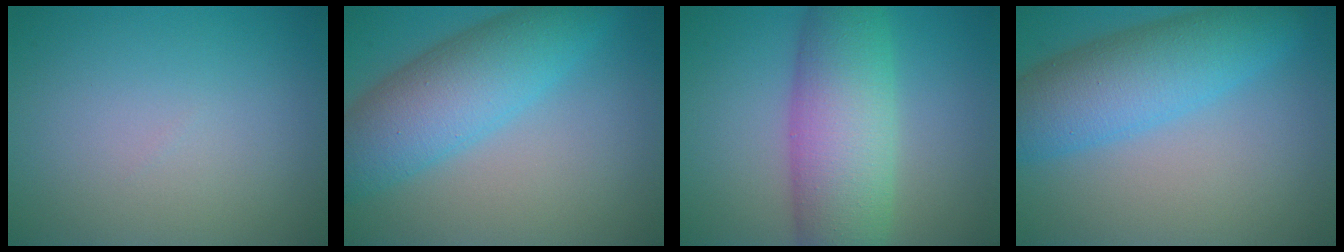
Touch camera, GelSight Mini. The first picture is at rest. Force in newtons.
{"total": 7.5, "press": 7.5, "slide": 0.2}
{"total": 8.5, "press": 8.5, "slide": 0.0}
{"total": 7.4, "press": 7.4, "slide": 0.3}